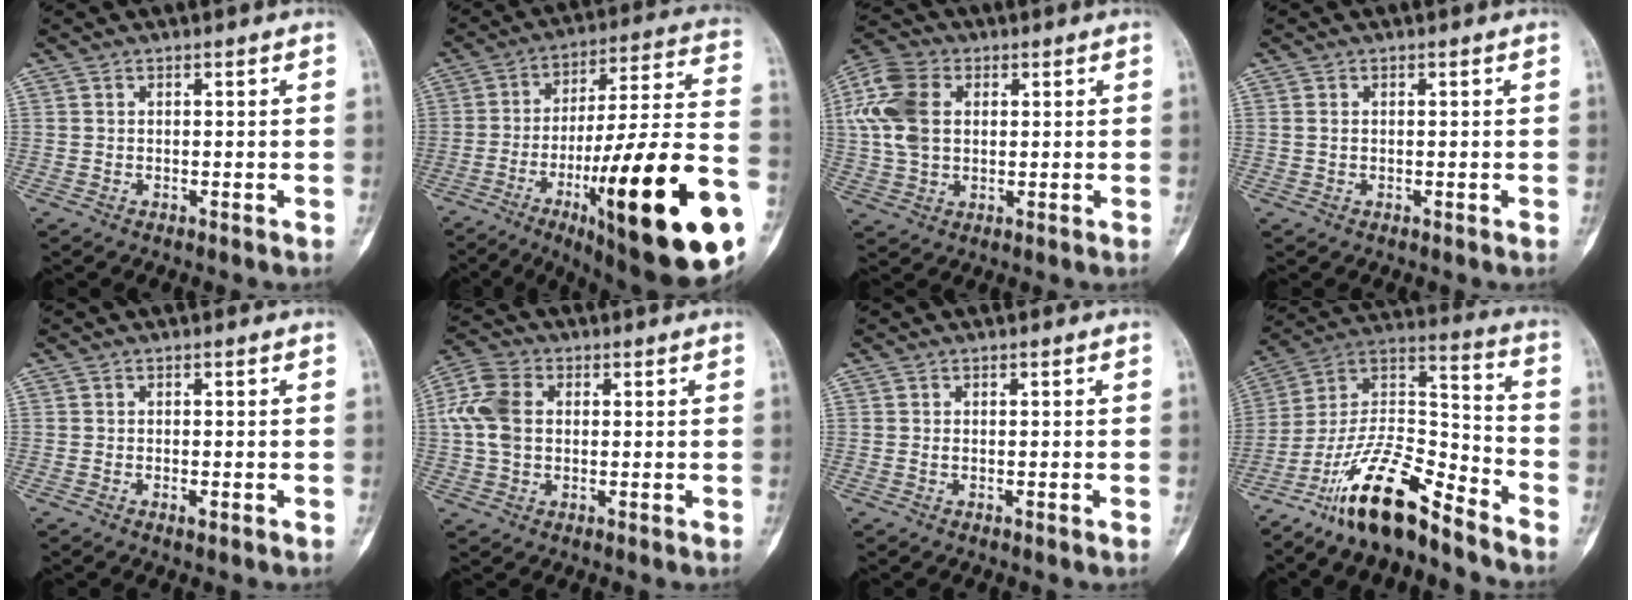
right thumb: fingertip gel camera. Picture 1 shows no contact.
{"total": 32.2, "force": [-12.0, 6.1, 29.2], "torque": [-0.387, 0.042, -0.176]}
{"total": 12.0, "force": [2.1, 8.3, 8.3], "torque": [-0.176, 0.014, 0.037]}
{"total": 0.7, "force": [0.1, 0.5, 0.5], "torque": [-0.013, 0.000, 0.002]}
{"total": 1.2, "force": [-0.5, 0.4, 1.0], "torque": [-0.015, 0.001, -0.008]}
{"total": 8.8, "force": [0.8, 6.3, 6.1], "torque": [-0.136, 0.020, 0.010]}
{"total": 0.7, "force": [-0.1, 0.1, 0.6], "torque": [-0.011, 0.000, 0.000]}
{"total": 17.7, "force": [-13.3, 5.0, 10.6], "torque": [-0.180, 0.098, -0.243]}